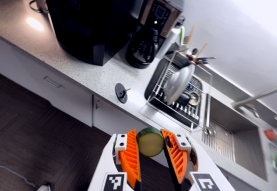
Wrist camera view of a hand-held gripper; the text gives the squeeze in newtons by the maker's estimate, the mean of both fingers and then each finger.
{"total": 9.6, "left": 9.6, "right": 9.5}